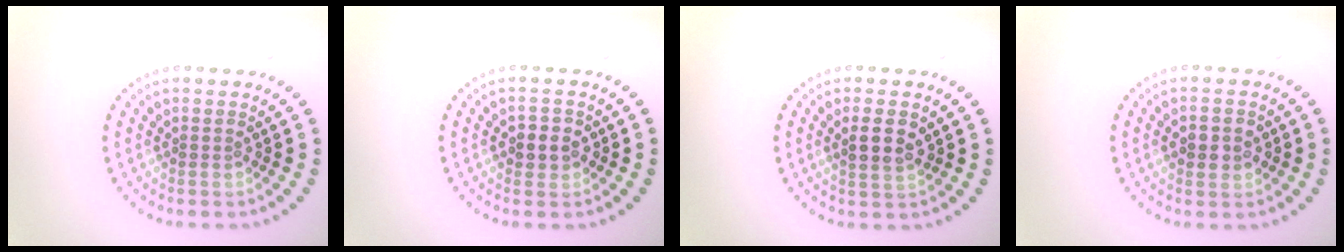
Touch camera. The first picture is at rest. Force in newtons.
{"total": 2.2, "press": 2.2, "slide": 0.4}
{"total": 2.4, "press": 2.4, "slide": 0.5}
{"total": 2.3, "press": 2.3, "slide": 0.3}